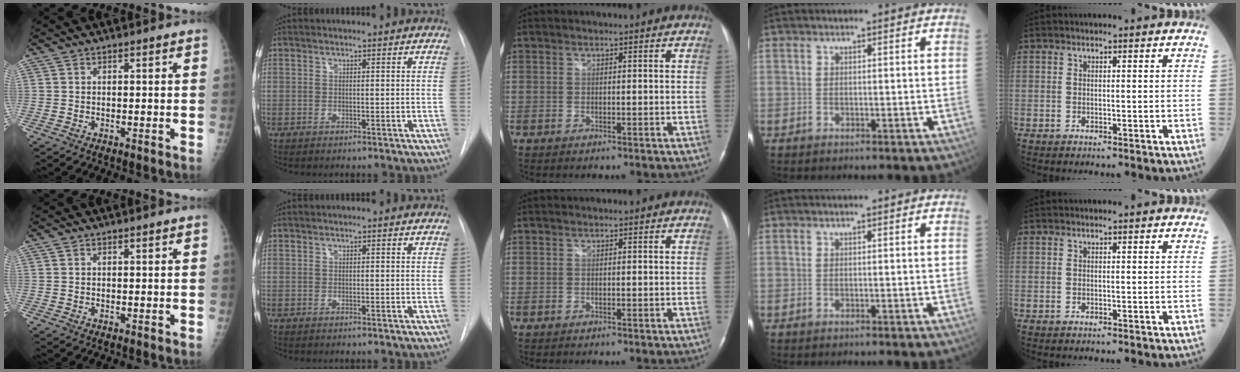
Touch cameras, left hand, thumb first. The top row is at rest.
{"index": {"total": 1.0, "force": [-1.0, 0.0, -0.1], "torque": [0.007, -0.005, -0.017]}}